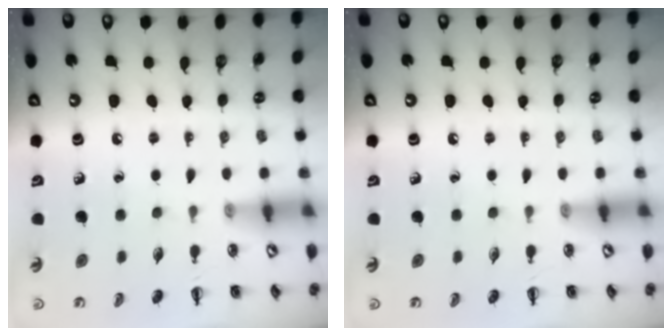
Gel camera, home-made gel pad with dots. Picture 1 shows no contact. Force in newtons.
{"total": 0.0}